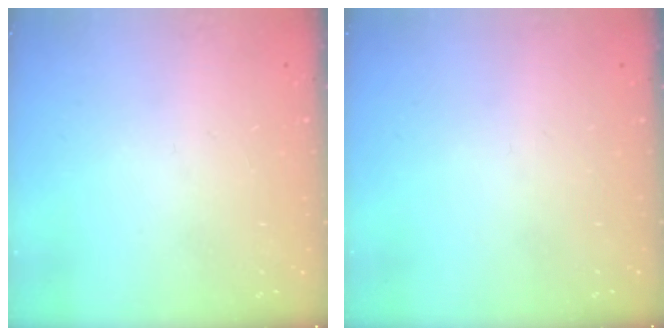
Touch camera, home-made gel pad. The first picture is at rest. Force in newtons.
{"total": 0.0}